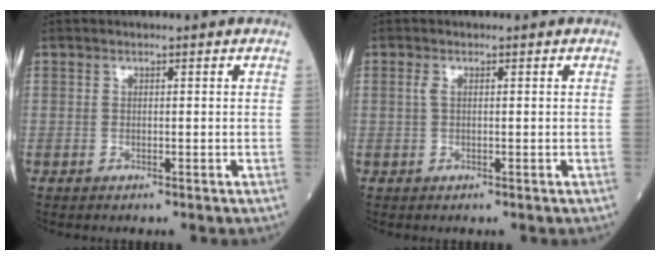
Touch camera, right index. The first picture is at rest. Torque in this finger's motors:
{"motor_torque": [0.23, 0.11, 0.14, 0.03]}